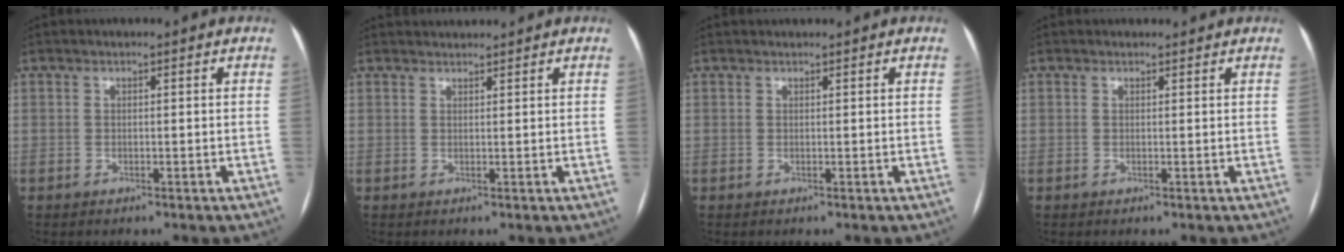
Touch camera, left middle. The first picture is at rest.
{"total": 2.0, "force": [2.0, -0.1, 0.0], "torque": [-0.001, 0.021, 0.038]}
{"total": 0.9, "force": [0.9, 0.1, 0.1], "torque": [-0.004, 0.017, 0.019]}
{"total": 1.4, "force": [1.3, 0.5, 0.1], "torque": [-0.007, 0.009, 0.013]}